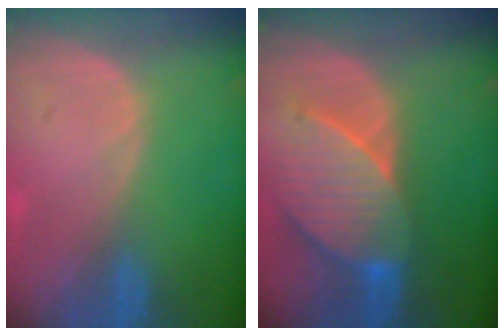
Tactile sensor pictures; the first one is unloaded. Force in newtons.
{"total": 9.2, "press": 8.8, "slide": 2.6}